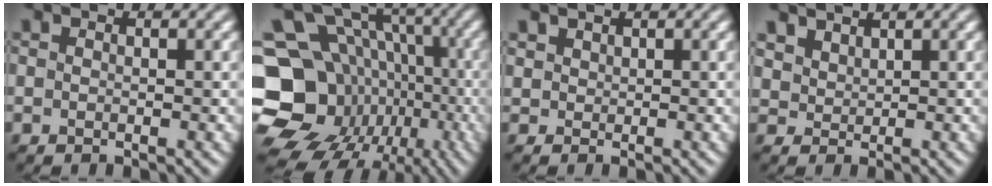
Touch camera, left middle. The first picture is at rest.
{"total": 19.8, "force": [-5.6, 17.0, 8.4], "torque": [-0.183, -0.014, -0.104]}
{"total": 0.8, "force": [0.7, 0.4, 0.0], "torque": [0.000, 0.001, 0.015]}
{"total": 2.6, "force": [2.3, 1.1, 0.5], "torque": [-0.022, -0.006, 0.061]}